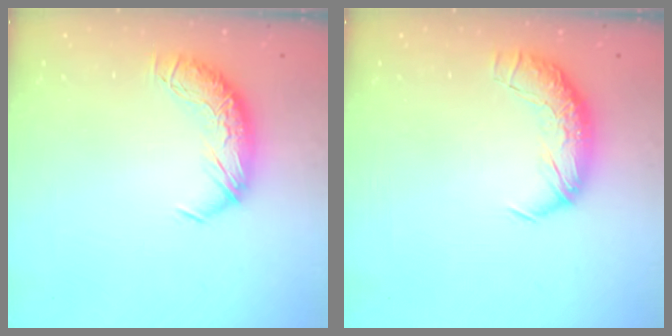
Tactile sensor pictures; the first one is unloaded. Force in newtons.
{"total": 2.4, "press": 1.1, "slide": 2.2}